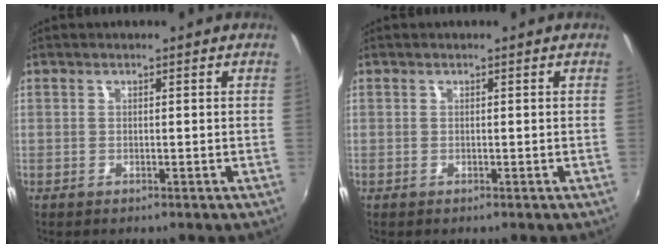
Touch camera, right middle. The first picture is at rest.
{"total": 0.0}